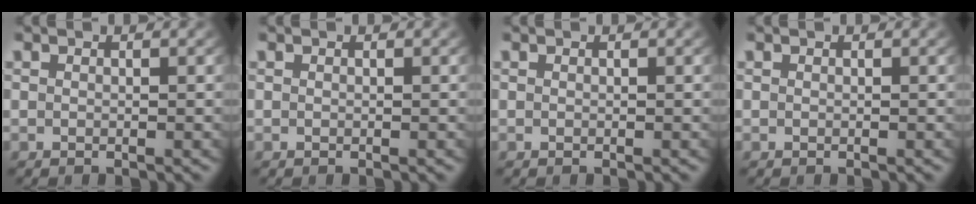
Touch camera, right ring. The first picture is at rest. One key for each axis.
{"total": 0.0}
{"total": 0.0}
{"total": 0.0}